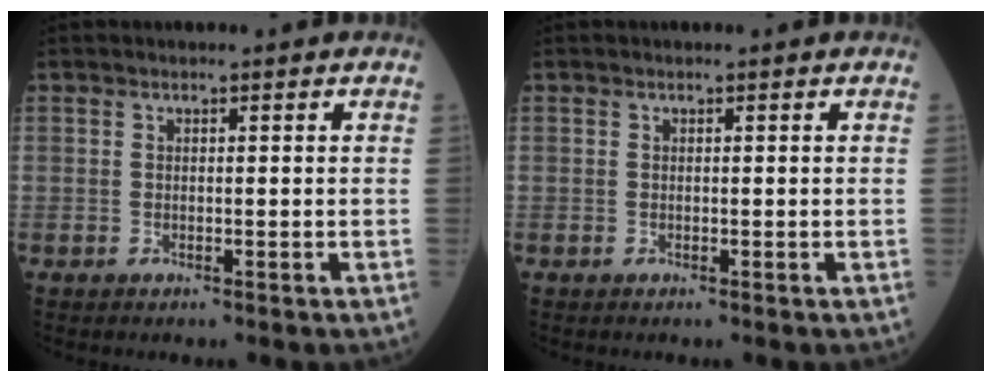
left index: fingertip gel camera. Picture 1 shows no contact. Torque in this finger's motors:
{"motor_torque": [-0.02, 0.01, 0.00, 0.00]}